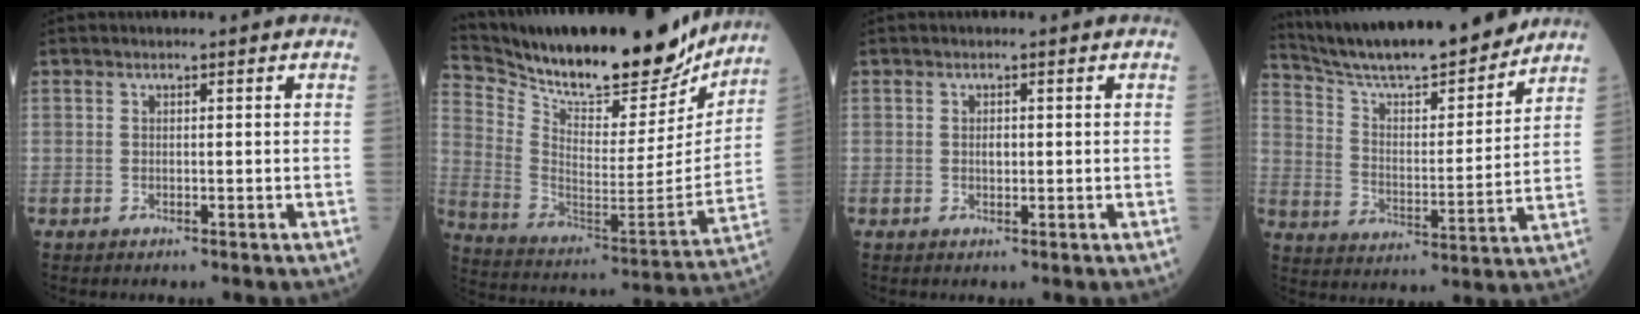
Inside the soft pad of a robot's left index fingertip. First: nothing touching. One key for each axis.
{"total": 27.2, "fx": 23.5, "fy": 6.5, "fz": 12.2, "tx": -0.221, "ty": -0.033, "tz": 0.349}
{"total": 0.9, "fx": -0.1, "fy": 0.5, "fz": 0.7, "tx": -0.011, "ty": -0.002, "tz": -0.002}
{"total": 18.7, "fx": 16.9, "fy": 1.7, "fz": 7.9, "tx": -0.139, "ty": -0.008, "tz": 0.269}